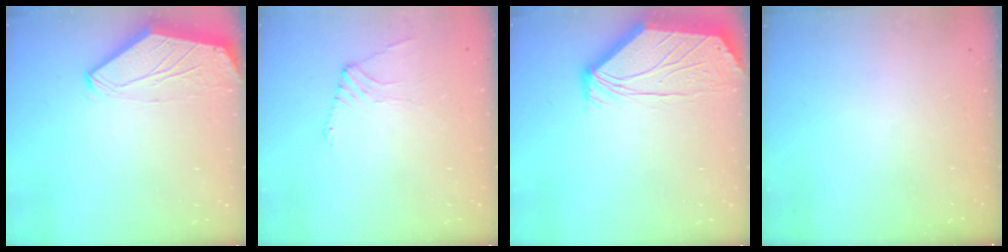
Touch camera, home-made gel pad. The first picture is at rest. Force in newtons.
{"total": 0.7, "press": 0.6, "slide": 0.3}
{"total": 2.5, "press": 2.5, "slide": 0.3}
{"total": 0.0}